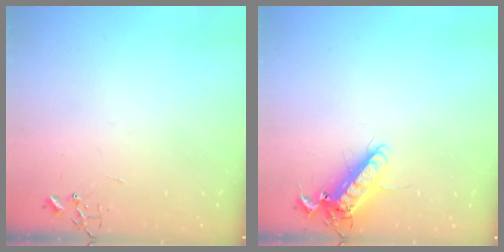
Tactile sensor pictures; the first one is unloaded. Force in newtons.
{"total": 13.2, "press": 13.0, "slide": 2.1}